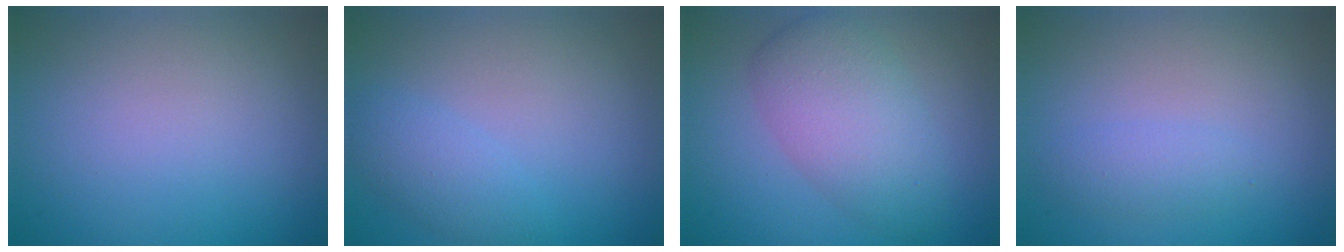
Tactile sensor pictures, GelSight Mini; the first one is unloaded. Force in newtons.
{"total": 2.2, "press": 2.2, "slide": 0.2}
{"total": 5.2, "press": 5.2, "slide": 0.3}
{"total": 1.5, "press": 1.5, "slide": 0.1}